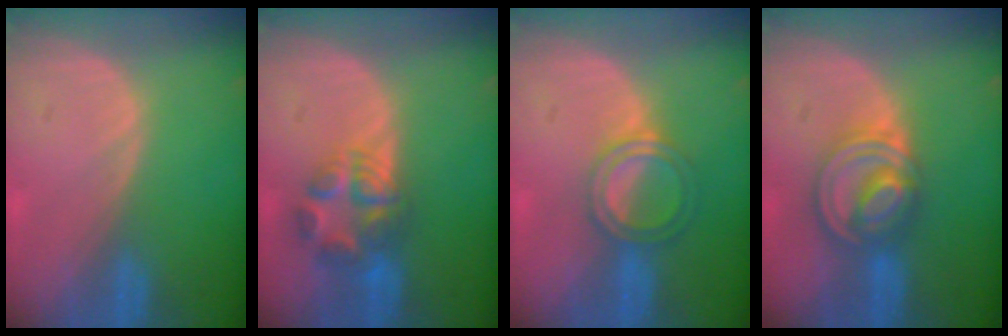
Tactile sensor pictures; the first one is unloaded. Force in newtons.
{"total": 6.4, "press": 6.3, "slide": 1.4}
{"total": 5.1, "press": 4.6, "slide": 2.1}
{"total": 7.9, "press": 6.9, "slide": 3.9}